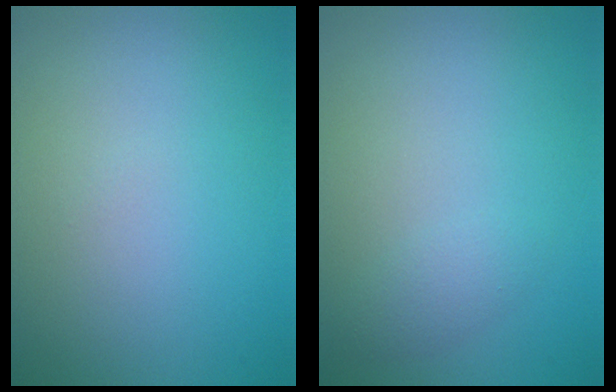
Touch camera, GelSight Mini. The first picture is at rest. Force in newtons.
{"total": 2.3, "press": 2.3, "slide": 0.2}